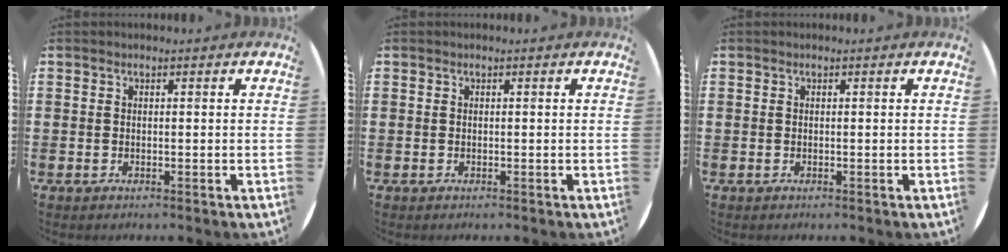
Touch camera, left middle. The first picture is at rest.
{"total": 0.0}
{"total": 0.0}